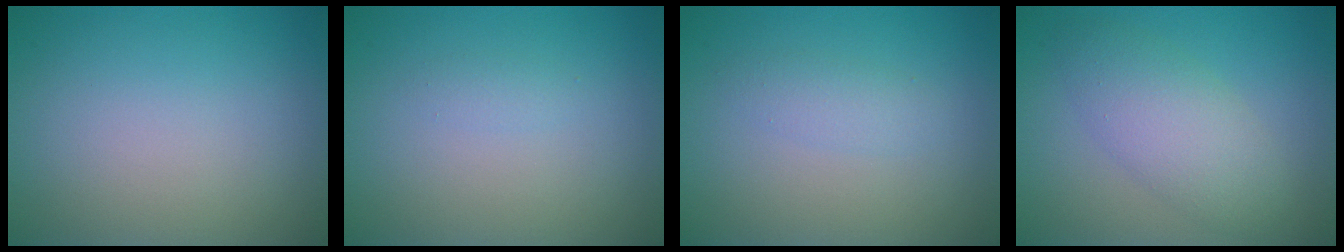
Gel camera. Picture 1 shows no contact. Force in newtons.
{"total": 0.6, "press": 0.6, "slide": 0.0}
{"total": 1.5, "press": 1.5, "slide": 0.1}
{"total": 4.4, "press": 4.4, "slide": 0.2}